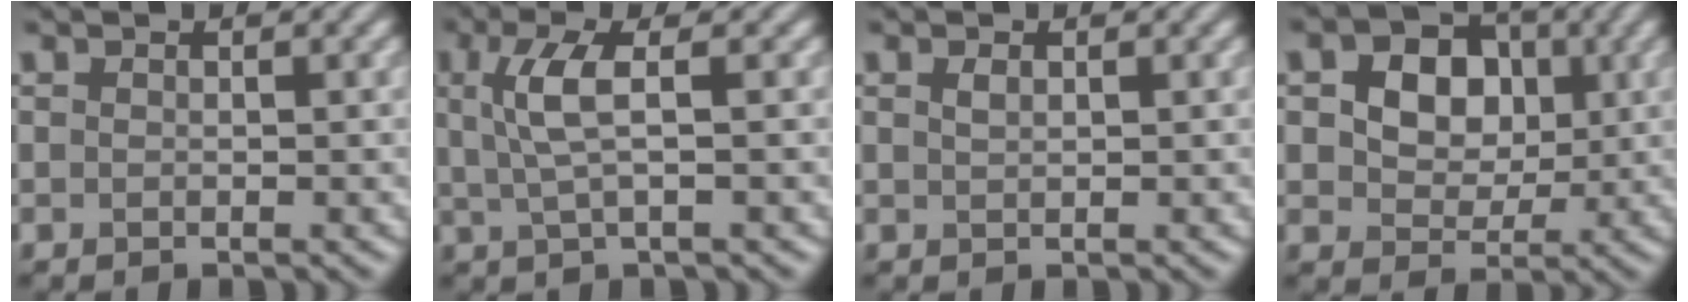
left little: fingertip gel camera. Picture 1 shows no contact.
{"total": 3.7, "force": [0.7, 1.0, 3.5], "torque": [-0.078, 0.002, 0.015]}
{"total": 0.8, "force": [0.4, 0.4, 0.5], "torque": [-0.015, 0.001, 0.009]}
{"total": 8.7, "force": [2.4, 6.7, 5.0], "torque": [-0.078, 0.027, 0.025]}